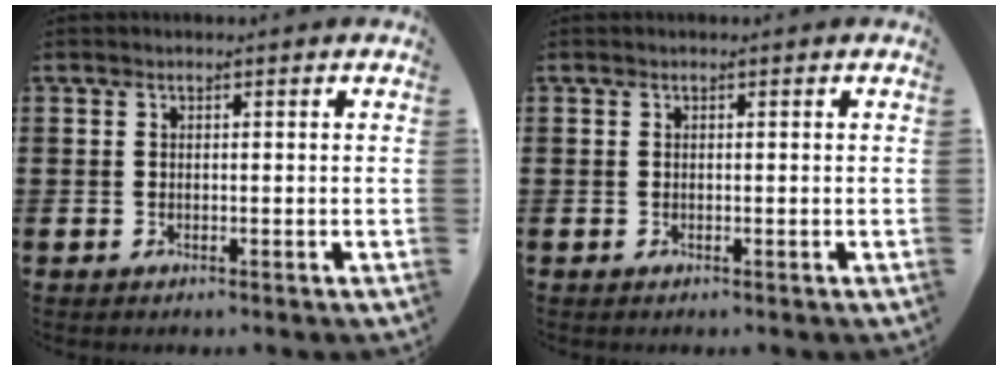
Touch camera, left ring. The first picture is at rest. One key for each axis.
{"total": 0.0}